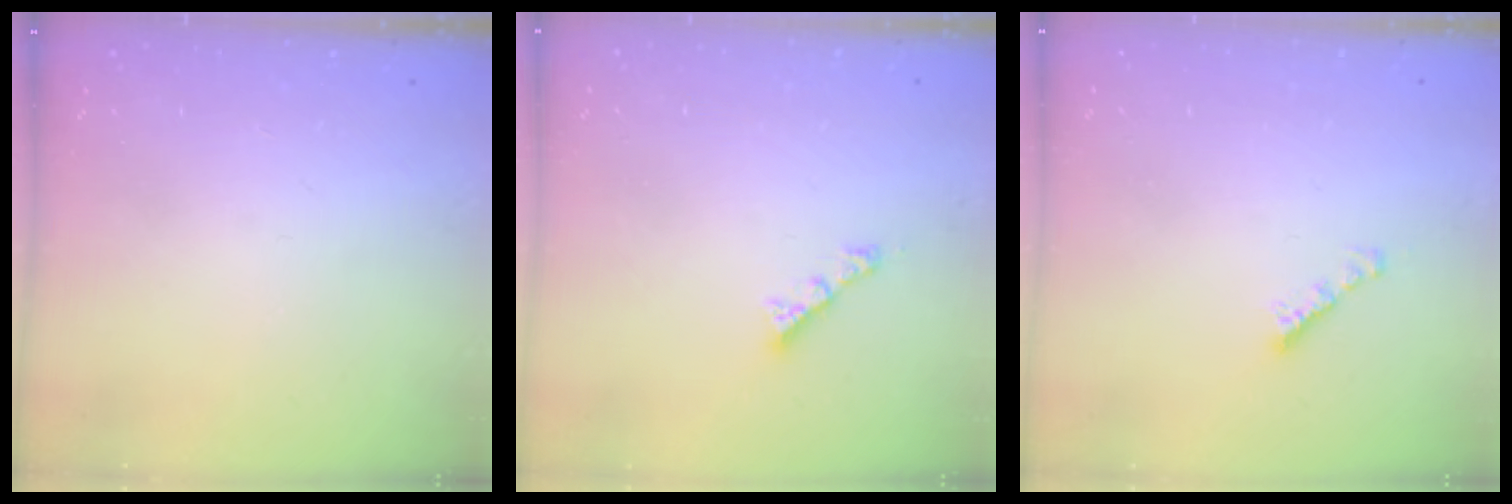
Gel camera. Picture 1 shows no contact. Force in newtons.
{"total": 2.4, "press": 2.4, "slide": 0.3}
{"total": 2.4, "press": 2.4, "slide": 0.4}